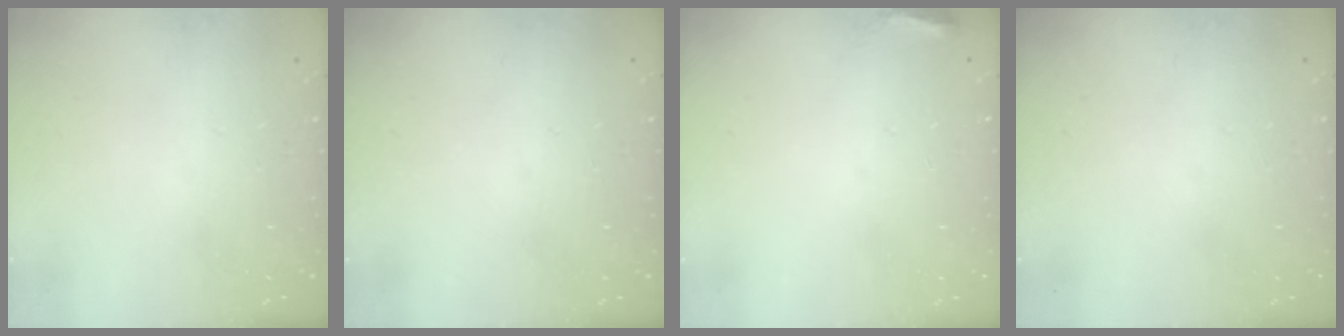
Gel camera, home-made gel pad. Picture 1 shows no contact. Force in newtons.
{"total": 0.0}
{"total": 5.0, "press": 4.9, "slide": 1.0}
{"total": 0.0}